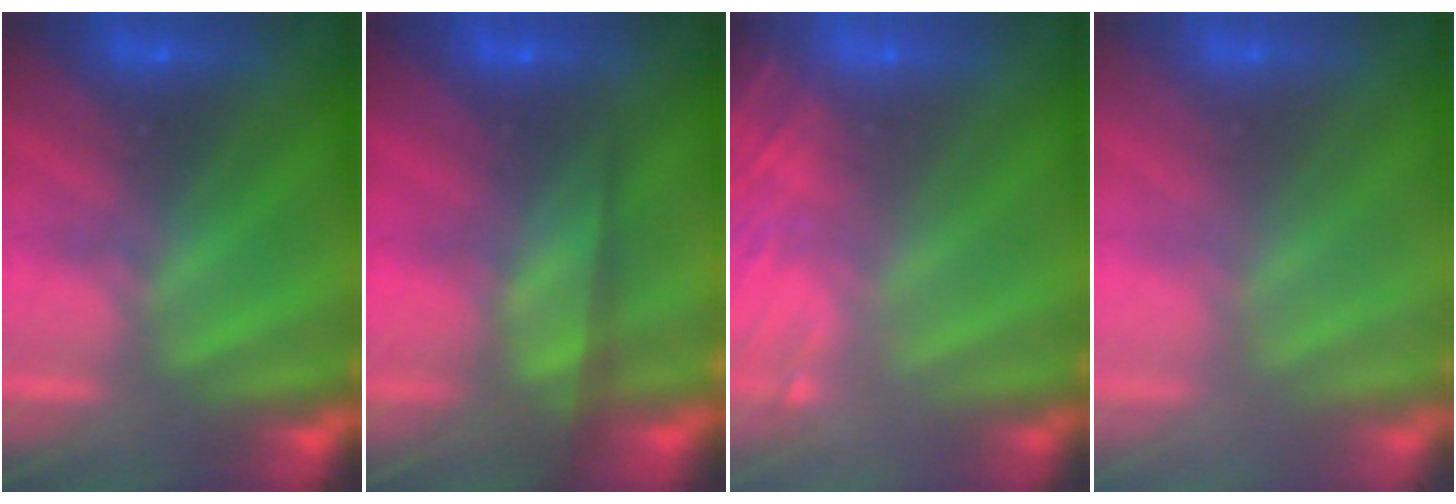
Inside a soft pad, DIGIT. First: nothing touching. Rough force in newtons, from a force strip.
{"total": 6.9}
{"total": 8.4}
{"total": 2.9}